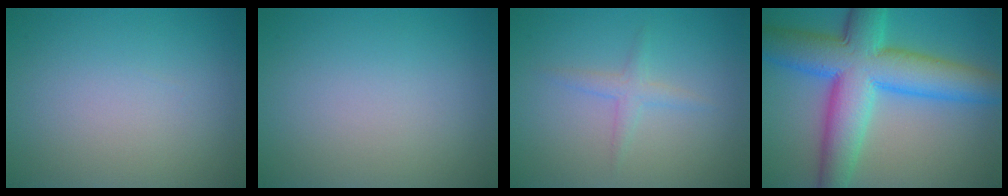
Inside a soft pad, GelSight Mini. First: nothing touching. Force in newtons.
{"total": 0.0}
{"total": 1.7, "press": 1.7, "slide": 0.1}
{"total": 11.5, "press": 11.5, "slide": 0.2}